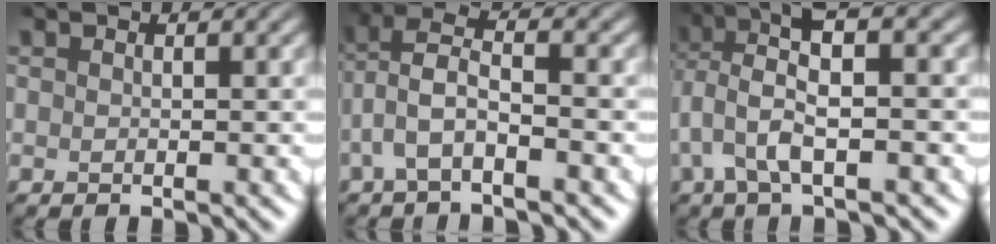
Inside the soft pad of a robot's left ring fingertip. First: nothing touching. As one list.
[{"total": 3.7, "force": [-1.2, 1.1, 3.3], "torque": [-0.077, 0.014, -0.033]}, {"total": 5.5, "force": [1.1, 1.7, 5.1], "torque": [-0.113, 0.005, 0.017]}]